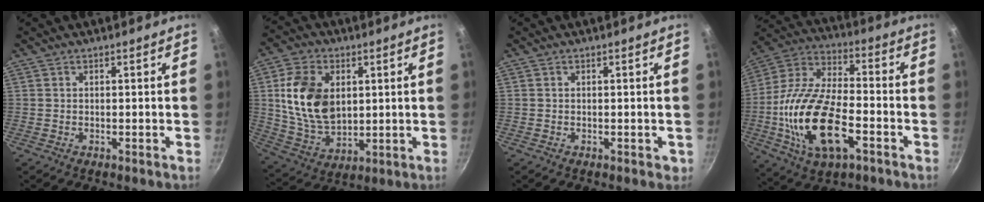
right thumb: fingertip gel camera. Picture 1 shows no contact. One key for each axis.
{"total": 15.5, "fx": 2.8, "fy": 10.5, "fz": 11.1, "tx": -0.187, "ty": -0.014, "tz": 0.063}
{"total": 1.1, "fx": -0.1, "fy": 0.8, "fz": 0.7, "tx": -0.003, "ty": 0.001, "tz": 0.000}
{"total": 21.8, "fx": -6.0, "fy": 10.7, "fz": 18.1, "tx": -0.345, "ty": 0.027, "tz": -0.117}